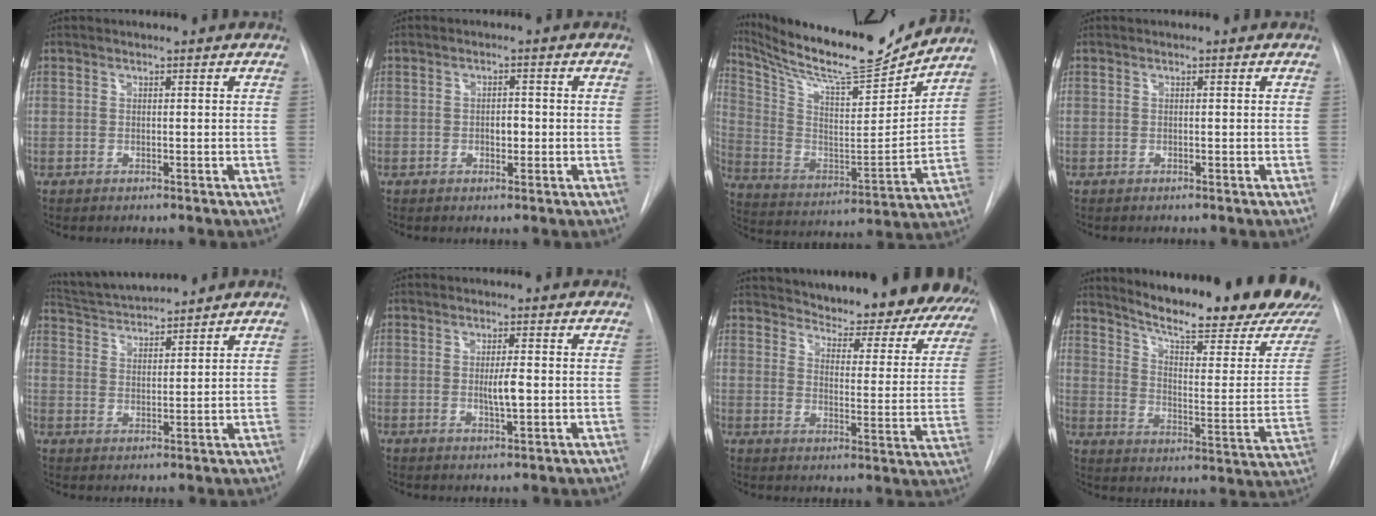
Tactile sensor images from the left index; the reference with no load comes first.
{"total": 1.9, "force": [-0.8, 1.0, 1.5], "torque": [-0.021, -0.003, -0.011]}
{"total": 19.8, "force": [18.5, 1.2, 7.0], "torque": [-0.150, -0.052, 0.299]}
{"total": 0.0}
{"total": 7.7, "force": [7.5, -0.3, 1.7], "torque": [-0.042, 0.018, 0.139]}
{"total": 3.1, "force": [-0.6, 0.4, 3.0], "torque": [-0.054, -0.010, -0.010]}
{"total": 31.0, "force": [28.5, 7.6, 9.6], "torque": [-0.152, -0.109, 0.331]}
{"total": 25.7, "force": [22.7, 2.1, 11.8], "torque": [-0.178, -0.106, 0.287]}